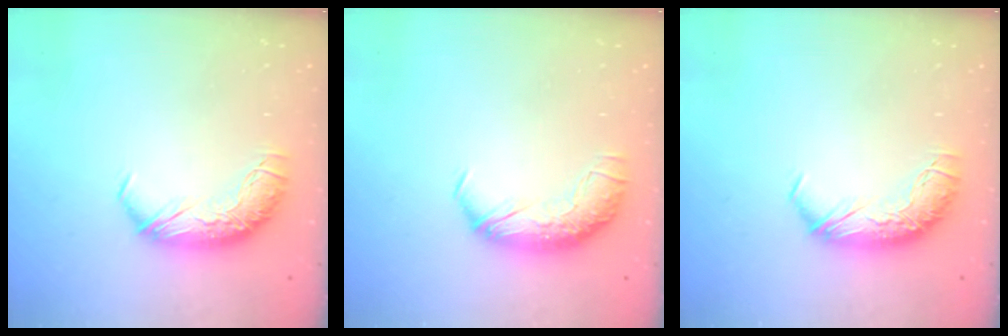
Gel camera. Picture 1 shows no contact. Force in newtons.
{"total": 1.8, "press": 0.7, "slide": 1.6}
{"total": 0.0}